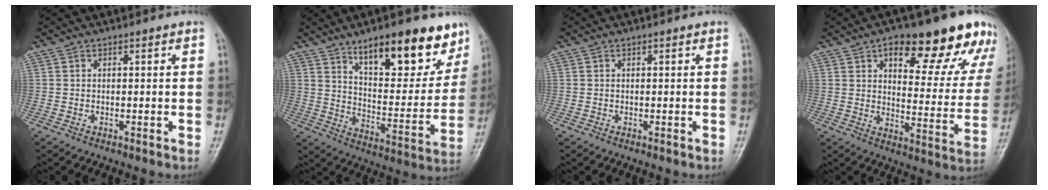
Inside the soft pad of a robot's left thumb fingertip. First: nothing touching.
{"total": 19.3, "force": [12.6, 7.4, 12.6], "torque": [-0.124, -0.067, 0.197]}
{"total": 0.0}
{"total": 22.2, "force": [13.6, 9.0, 15.1], "torque": [-0.138, -0.045, 0.179]}